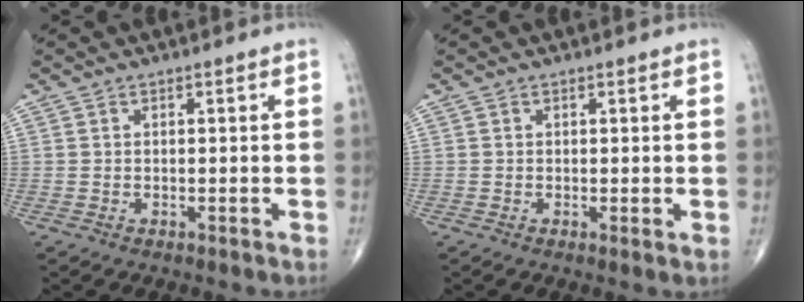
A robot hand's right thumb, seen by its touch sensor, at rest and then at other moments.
{"total": 0.8, "force": [0.1, 0.2, 0.8], "torque": [-0.015, -0.004, -0.002]}